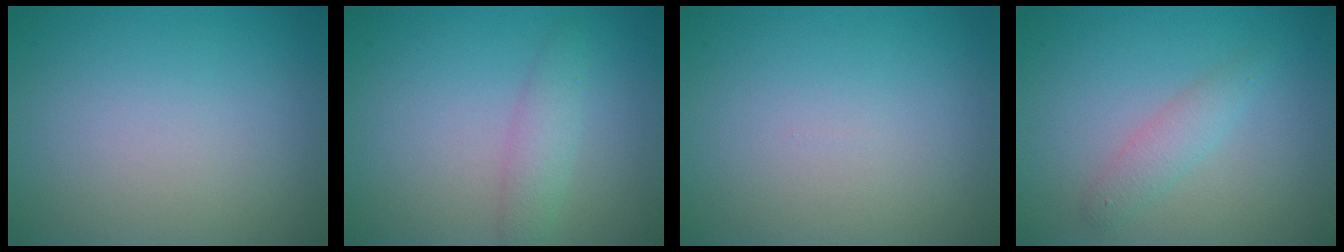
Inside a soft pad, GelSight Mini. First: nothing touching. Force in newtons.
{"total": 2.2, "press": 2.2, "slide": 0.0}
{"total": 0.0}
{"total": 1.9, "press": 1.9, "slide": 0.0}